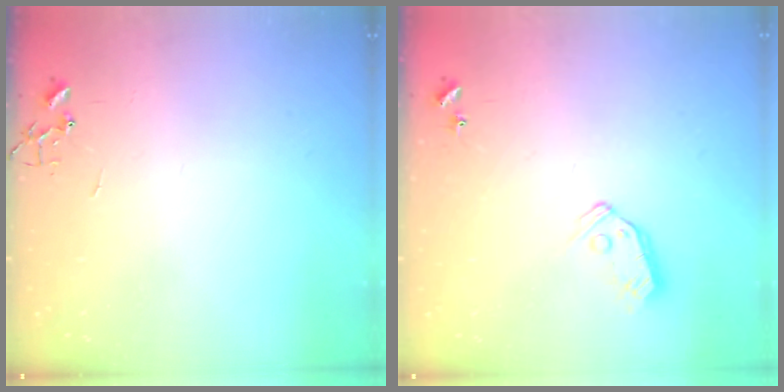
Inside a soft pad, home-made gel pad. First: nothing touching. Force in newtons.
{"total": 7.5, "press": 7.5, "slide": 0.4}